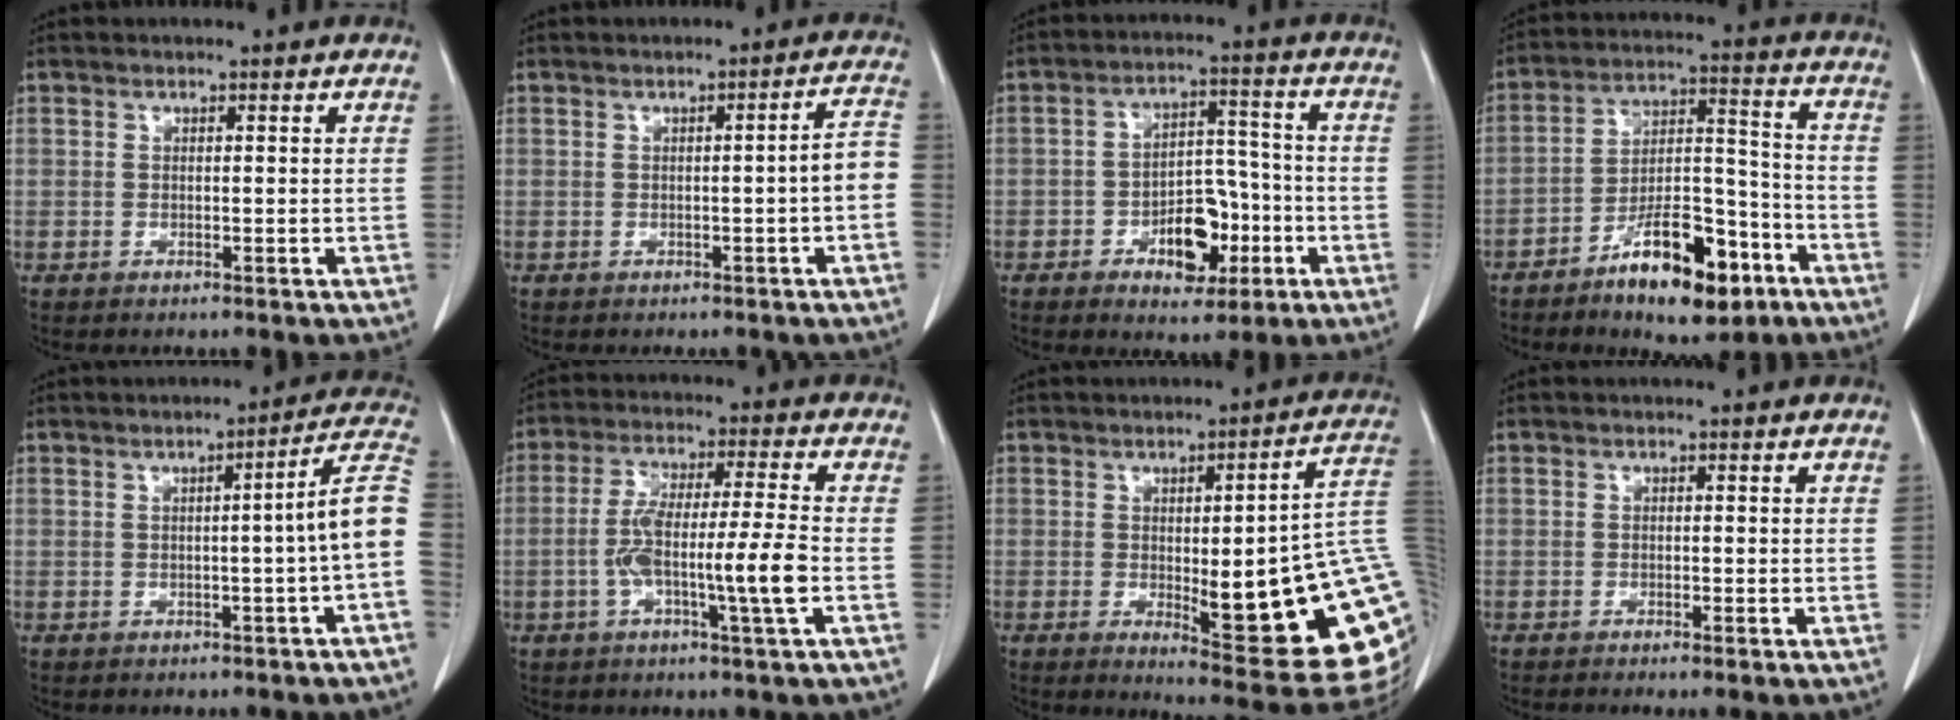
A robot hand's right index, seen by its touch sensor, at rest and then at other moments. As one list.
[{"total": 3.8, "force": [-0.7, 0.1, 3.7], "torque": [-0.042, 0.014, -0.010]}, {"total": 9.1, "force": [-3.6, 4.9, 6.8], "torque": [-0.103, 0.020, -0.052]}, {"total": 14.1, "force": [-8.4, 5.0, 10.2], "torque": [-0.162, 0.016, -0.135]}, {"total": 7.6, "force": [-0.8, -1.0, 7.5], "torque": [-0.084, 0.017, -0.016]}, {"total": 10.7, "force": [-2.5, -0.2, 10.4], "torque": [-0.195, 0.003, -0.051]}, {"total": 23.7, "force": [-2.5, 4.2, 23.1], "torque": [-0.193, -0.002, -0.025]}, {"total": 0.7, "force": [-0.5, -0.1, 0.5], "torque": [-0.010, -0.001, -0.008]}]